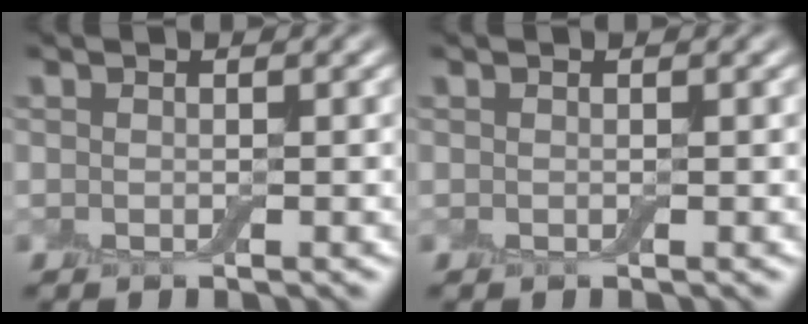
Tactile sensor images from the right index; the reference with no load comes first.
{"total": 0.0}